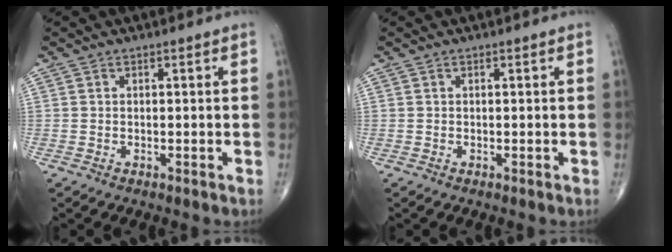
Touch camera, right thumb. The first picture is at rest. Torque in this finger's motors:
{"motor_torque": [0.54, -0.33, -0.06, 0.03, 0.10]}